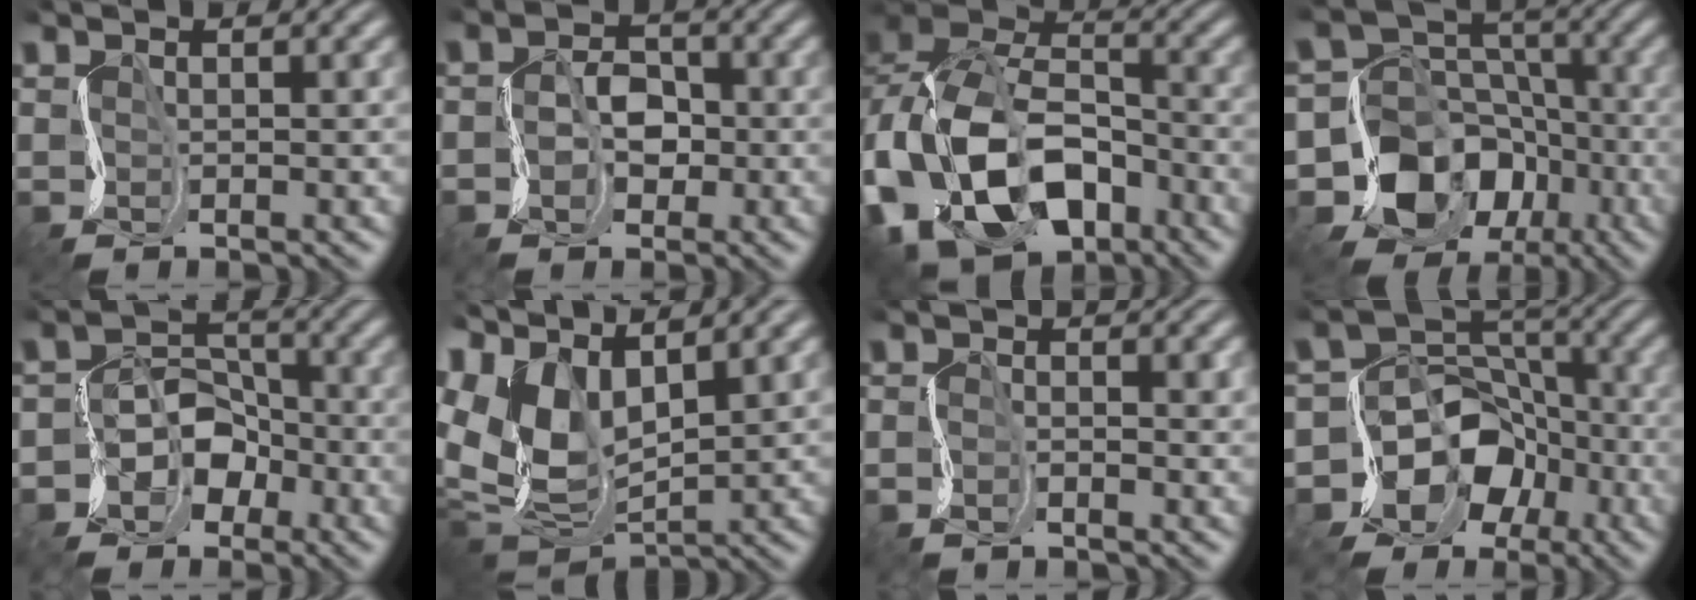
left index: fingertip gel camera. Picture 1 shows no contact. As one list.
[{"total": 2.5, "force": [-1.3, 1.9, 0.9], "torque": [-0.010, 0.004, -0.033]}, {"total": 12.4, "force": [-5.5, 8.5, 7.2], "torque": [-0.164, -0.009, -0.111]}, {"total": 12.5, "force": [-6.6, 10.1, 3.4], "torque": [-0.069, -0.005, -0.126]}, {"total": 4.7, "force": [-2.9, 3.6, 1.0], "torque": [-0.005, 0.006, -0.064]}, {"total": 7.6, "force": [2.9, 4.3, 5.5], "torque": [-0.141, 0.004, 0.055]}, {"total": 1.5, "force": [-1.3, 0.6, 0.5], "torque": [-0.016, -0.001, -0.028]}, {"total": 10.3, "force": [-5.3, 8.4, 2.6], "torque": [-0.031, -0.002, -0.114]}]